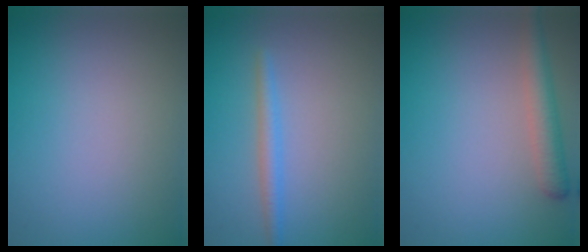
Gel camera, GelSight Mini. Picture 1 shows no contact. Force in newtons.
{"total": 1.8, "press": 1.8, "slide": 0.2}
{"total": 2.9, "press": 2.9, "slide": 0.2}